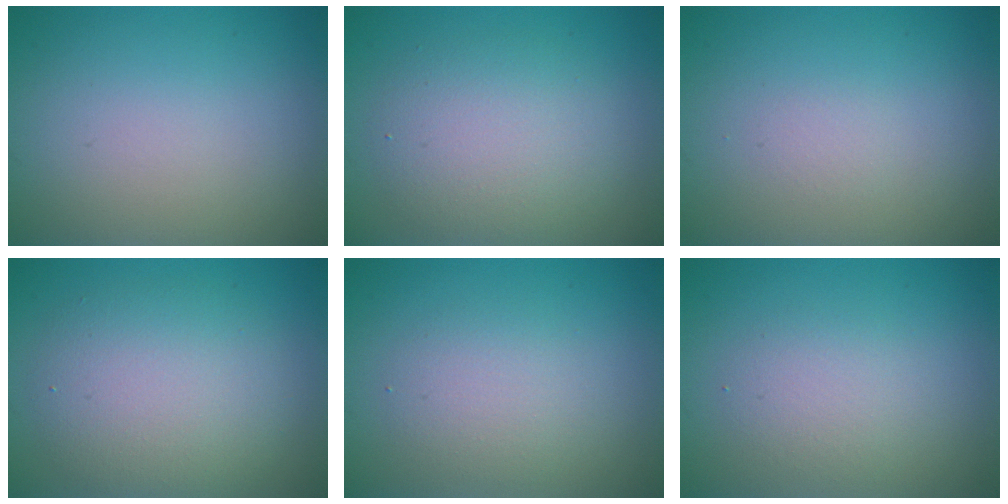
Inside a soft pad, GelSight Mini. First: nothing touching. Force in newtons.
{"total": 4.4, "press": 4.4, "slide": 0.2}
{"total": 0.6, "press": 0.6, "slide": 0.0}
{"total": 5.7, "press": 5.7, "slide": 0.2}
{"total": 2.5, "press": 2.5, "slide": 0.1}
{"total": 2.2, "press": 2.2, "slide": 0.2}